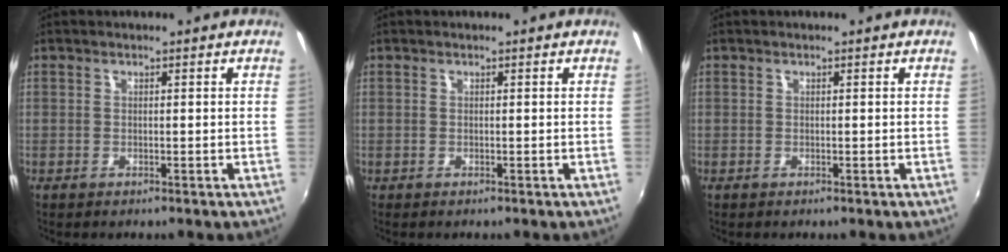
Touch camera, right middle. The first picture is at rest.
{"total": 0.0}
{"total": 0.0}